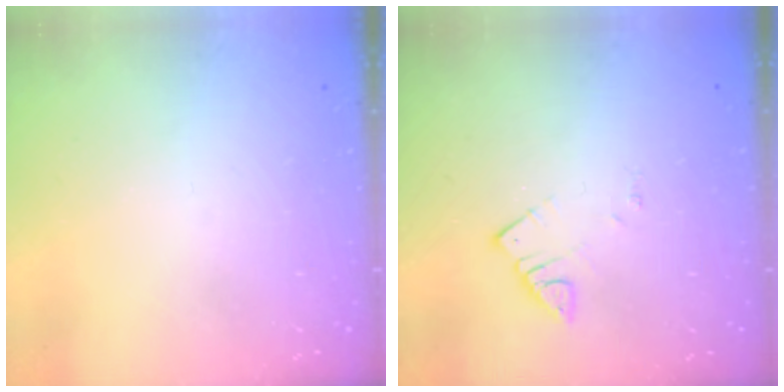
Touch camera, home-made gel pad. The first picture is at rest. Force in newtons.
{"total": 2.8, "press": 2.7, "slide": 0.3}